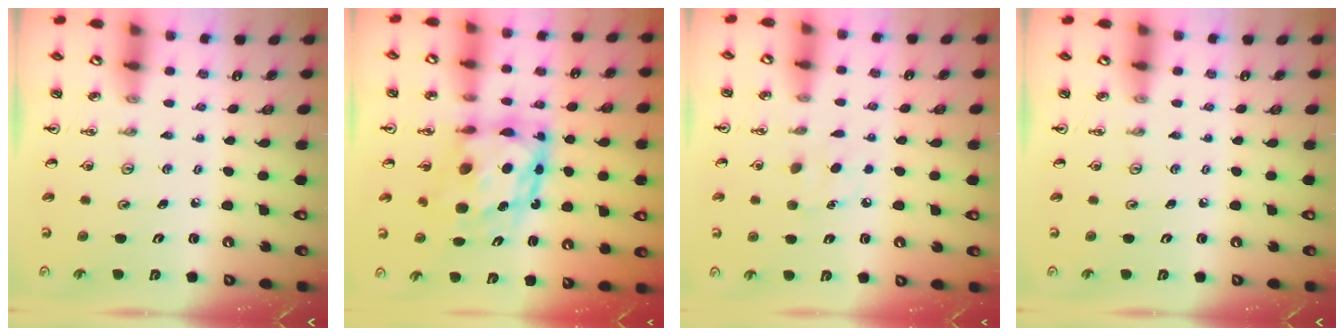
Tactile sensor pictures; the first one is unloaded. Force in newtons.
{"total": 9.8, "press": 9.7, "slide": 1.5}
{"total": 6.3, "press": 6.2, "slide": 0.8}
{"total": 0.0}